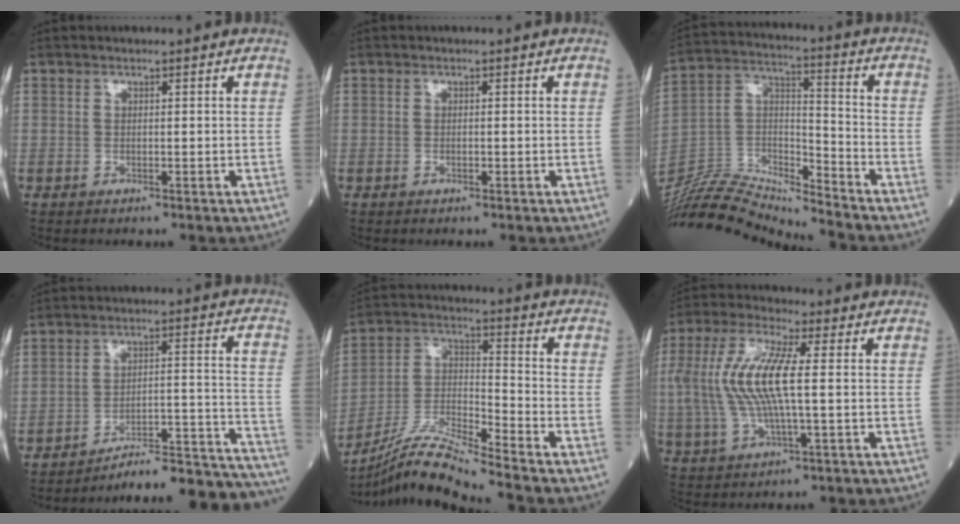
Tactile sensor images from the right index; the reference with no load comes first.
{"total": 0.5, "force": [-0.2, 0.2, 0.4], "torque": [-0.008, 0.000, -0.004]}
{"total": 15.7, "force": [-15.5, -0.1, 2.4], "torque": [-0.047, 0.041, -0.296]}
{"total": 21.1, "force": [-20.5, -0.2, 4.9], "torque": [-0.010, 0.026, -0.278]}
{"total": 11.6, "force": [-10.5, -2.0, 4.4], "torque": [-0.089, -0.003, -0.201]}
{"total": 12.8, "force": [0.8, 2.8, 12.4], "torque": [-0.281, 0.014, 0.014]}